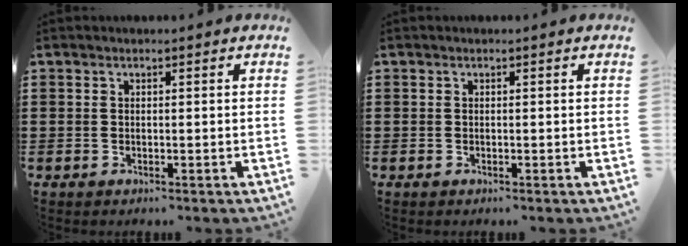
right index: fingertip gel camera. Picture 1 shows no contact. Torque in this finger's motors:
{"motor_torque": [-0.31, 0.35, 0.00, 0.00]}